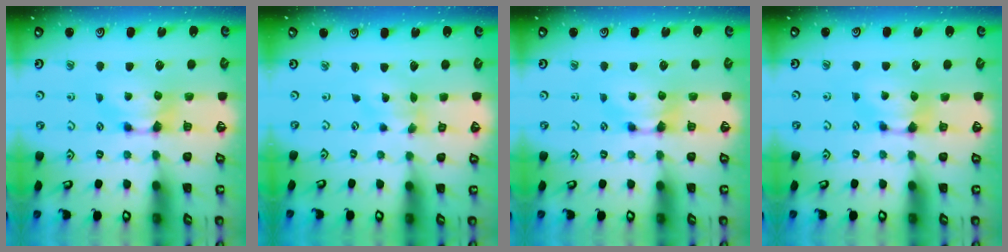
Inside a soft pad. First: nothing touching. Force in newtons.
{"total": 1.6, "press": 1.2, "slide": 1.1}
{"total": 0.0}
{"total": 0.8, "press": 0.5, "slide": 0.6}